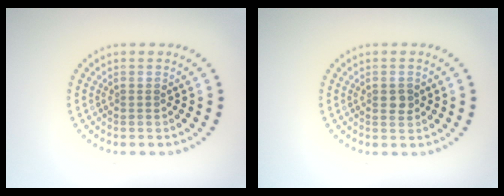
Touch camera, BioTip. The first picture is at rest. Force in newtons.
{"total": 1.4, "press": 1.4, "slide": 0.1}